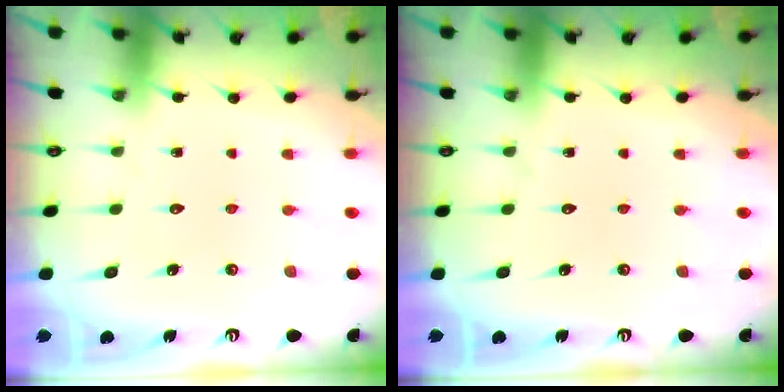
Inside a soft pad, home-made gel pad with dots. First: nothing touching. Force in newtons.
{"total": 0.0}